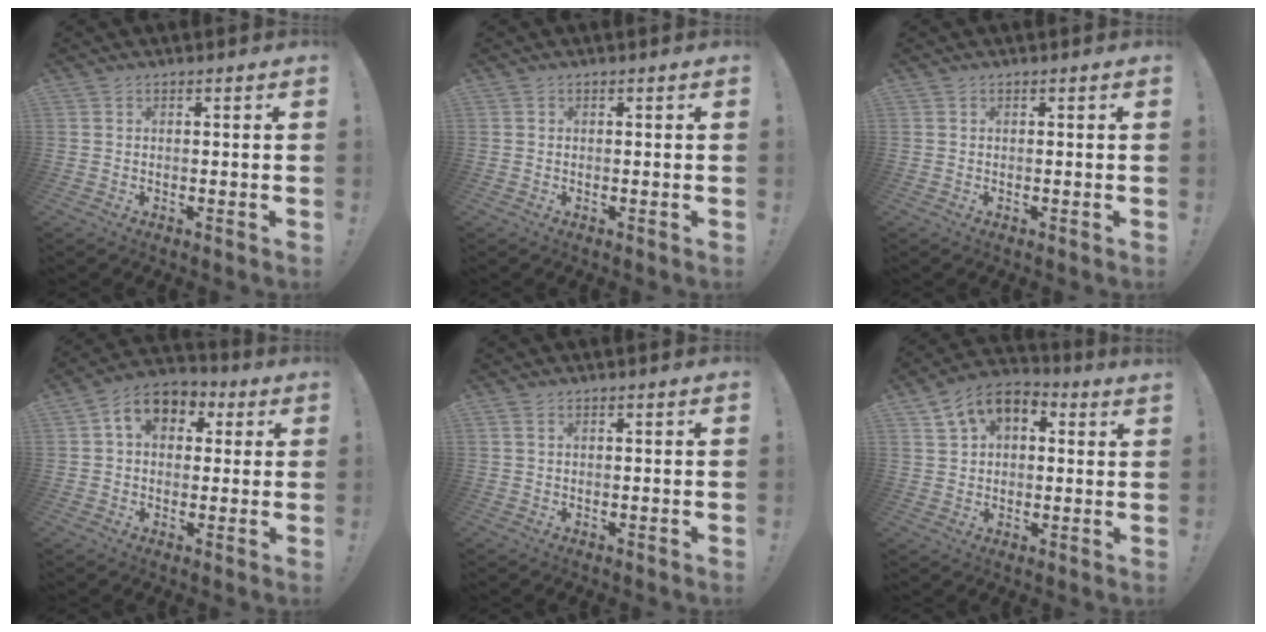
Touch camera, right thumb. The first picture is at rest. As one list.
[{"total": 0.0}, {"total": 0.0}, {"total": 9.3, "force": [2.9, 6.8, 5.6], "torque": [-0.087, 0.004, 0.057]}, {"total": 1.0, "force": [0.5, 0.5, 0.8], "torque": [-0.022, 0.004, 0.011]}, {"total": 8.5, "force": [4.4, 5.4, 4.9], "torque": [-0.088, -0.010, 0.085]}]